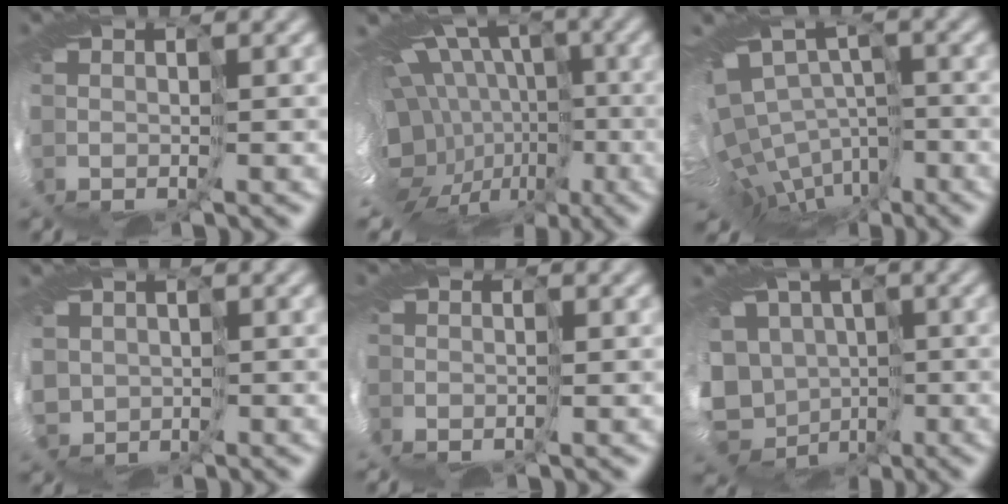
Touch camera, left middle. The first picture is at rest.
{"total": 15.9, "force": [-1.5, 12.5, 9.7], "torque": [-0.179, -0.014, -0.024]}
{"total": 10.8, "force": [-5.3, 7.2, 6.0], "torque": [-0.123, -0.013, -0.021]}
{"total": 3.5, "force": [0.0, 3.5, 0.0], "torque": [-0.021, -0.010, 0.009]}
{"total": 4.3, "force": [-1.0, 3.3, 2.5], "torque": [-0.049, 0.004, -0.012]}
{"total": 12.9, "force": [-3.5, 11.3, 5.0], "torque": [-0.117, -0.020, -0.072]}